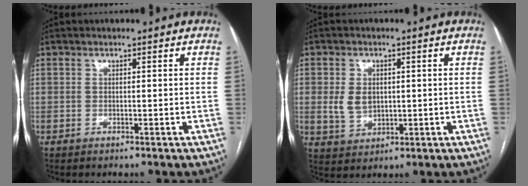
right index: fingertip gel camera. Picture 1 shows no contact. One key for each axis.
{"total": 4.8, "fx": 0.5, "fy": 3.6, "fz": 3.2, "tx": -0.064, "ty": 0.007, "tz": 0.020}